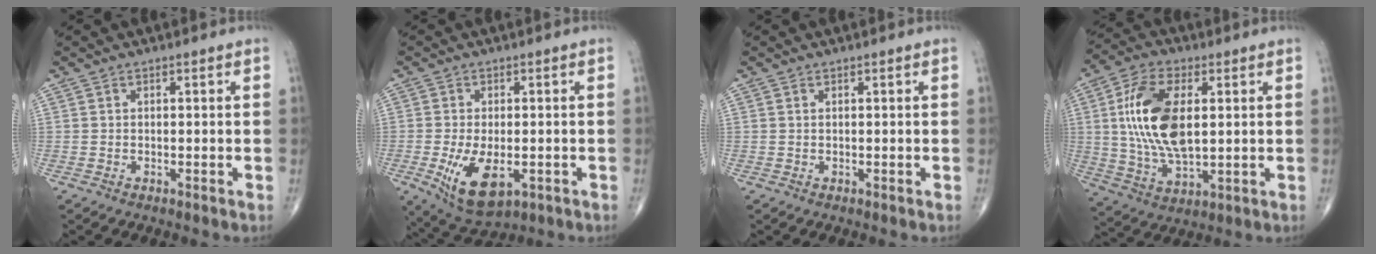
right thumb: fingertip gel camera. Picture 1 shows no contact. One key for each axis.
{"total": 10.1, "fx": -2.9, "fy": 5.1, "fz": 8.2, "tx": -0.141, "ty": -0.012, "tz": -0.035}
{"total": 0.0}
{"total": 16.1, "fx": 2.5, "fy": 8.1, "fz": 13.7, "tx": -0.266, "ty": -0.009, "tz": 0.050}